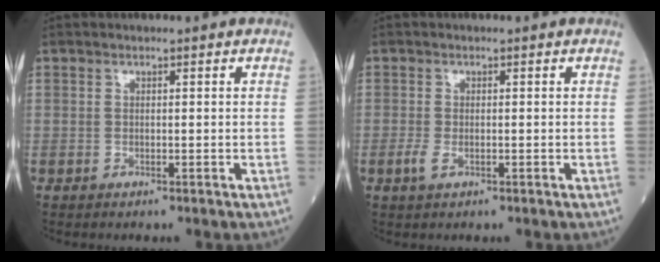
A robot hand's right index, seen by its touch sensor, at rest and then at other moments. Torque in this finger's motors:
{"motor_torque": [0.15, -0.03, 0.01, 0.01]}